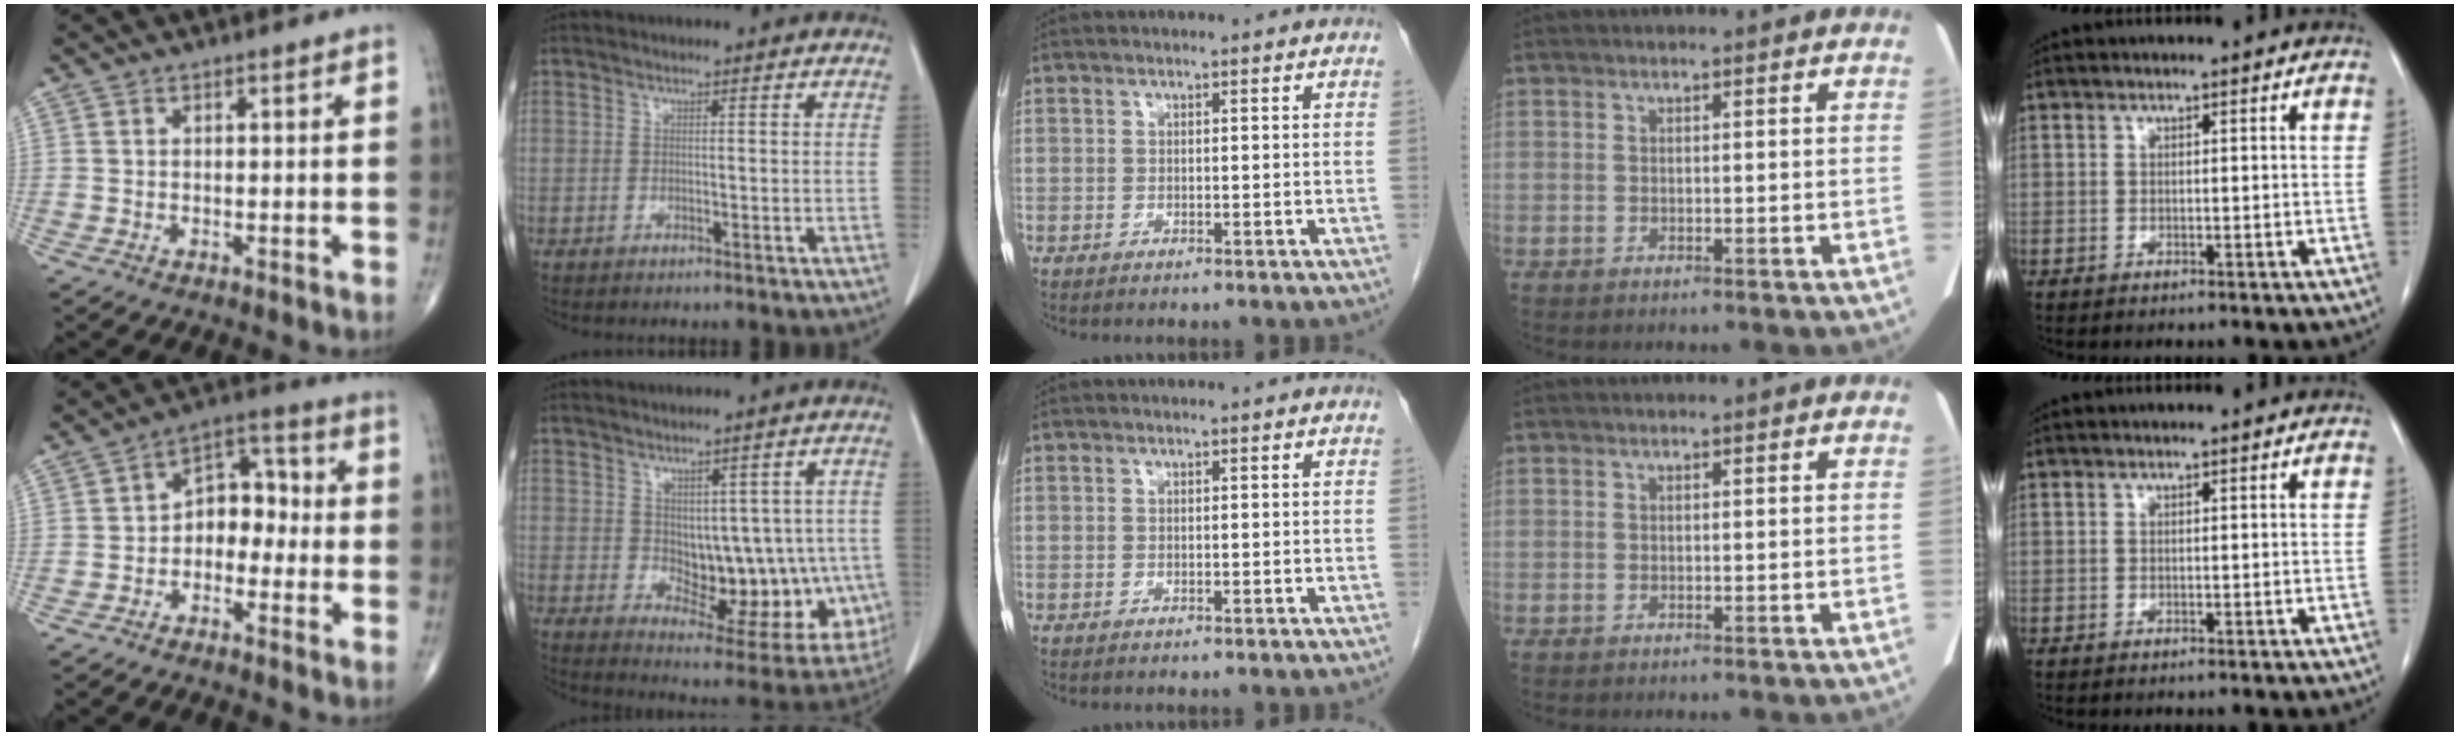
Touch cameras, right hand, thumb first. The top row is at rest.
{"thumb": {"total": 8.1, "force": [-1.6, 5.8, 5.4], "torque": [-0.049, 0.045, -0.043]}, "index": {"total": 13.4, "force": [-0.4, 7.4, 11.2], "torque": [-0.128, 0.004, 0.018]}}